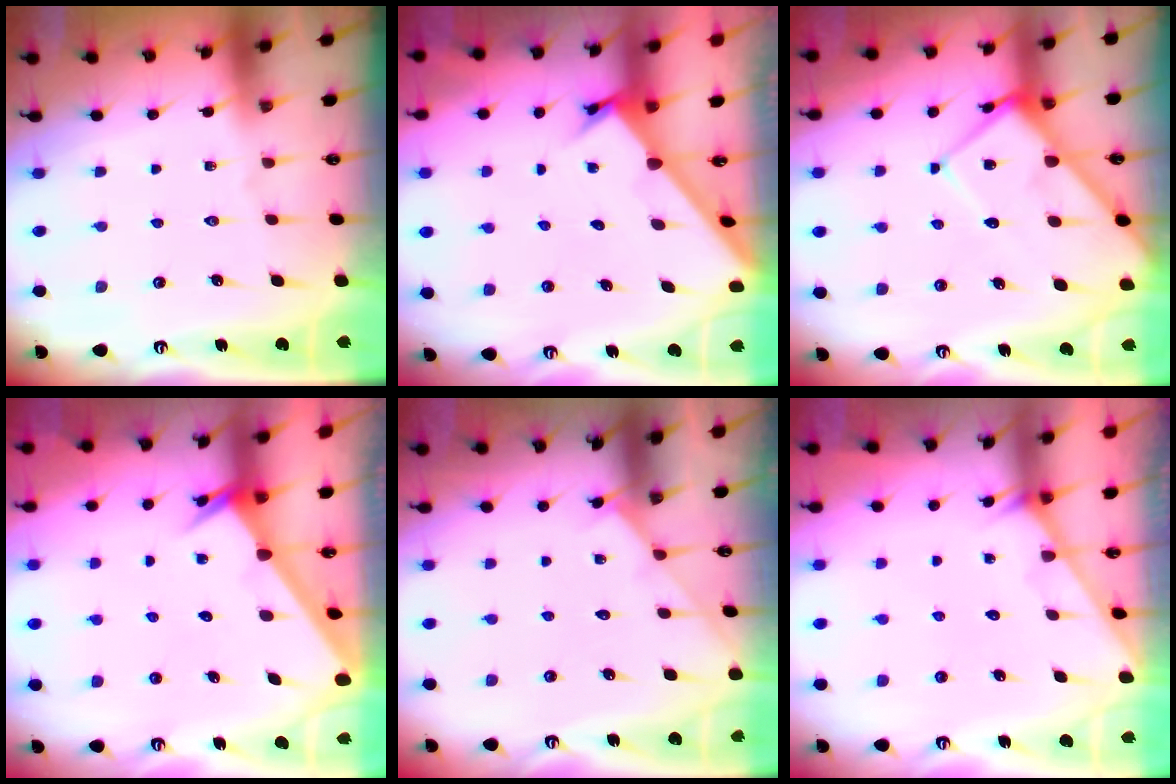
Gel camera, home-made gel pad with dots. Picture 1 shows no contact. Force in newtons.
{"total": 2.1, "press": 2.1, "slide": 0.2}
{"total": 10.4, "press": 10.3, "slide": 1.1}
{"total": 2.6, "press": 2.6, "slide": 0.1}
{"total": 2.6, "press": 2.6, "slide": 0.3}
{"total": 2.1, "press": 2.1, "slide": 0.2}